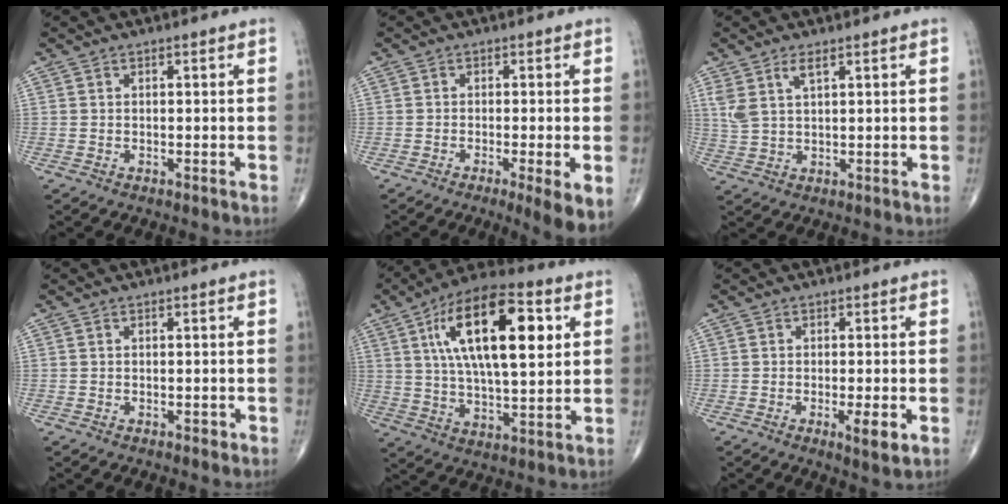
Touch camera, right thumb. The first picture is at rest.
{"total": 6.0, "force": [-2.2, 0.8, 5.5], "torque": [-0.086, -0.015, -0.036]}
{"total": 4.8, "force": [2.5, 1.7, 3.7], "torque": [-0.083, -0.004, 0.059]}
{"total": 0.6, "force": [-0.3, 0.3, 0.3], "torque": [-0.002, 0.000, -0.006]}
{"total": 21.2, "force": [6.2, 8.5, 18.5], "torque": [-0.304, -0.002, 0.099]}
{"total": 4.1, "force": [-1.4, 0.8, 3.8], "torque": [-0.061, -0.010, -0.022]}